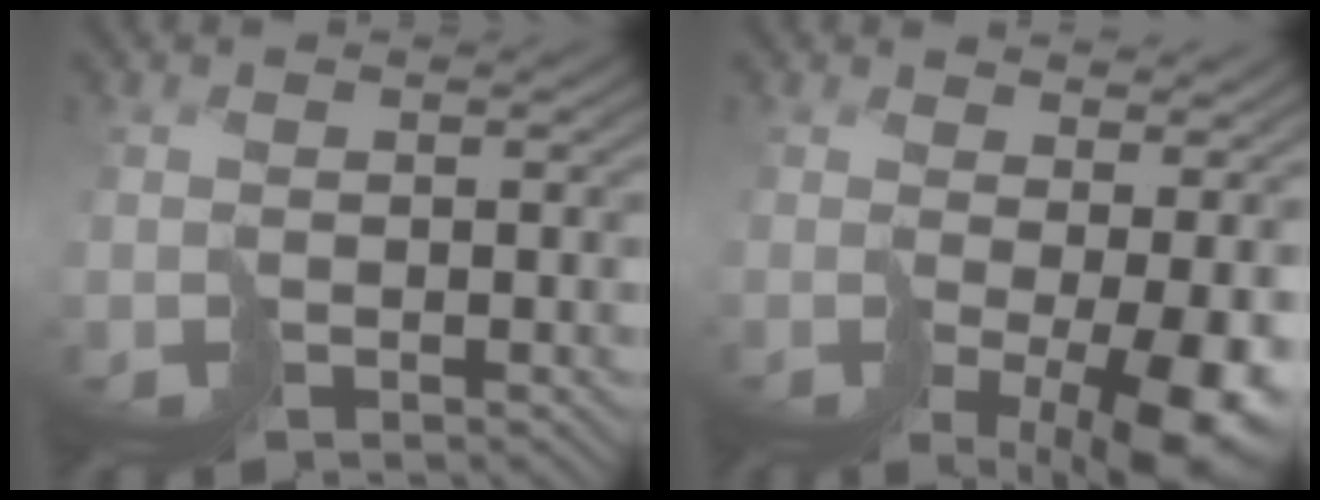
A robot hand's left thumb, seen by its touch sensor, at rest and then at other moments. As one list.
[{"total": 9.0, "force": [-0.8, 3.0, 8.5], "torque": [-0.141, -0.016, -0.004]}]